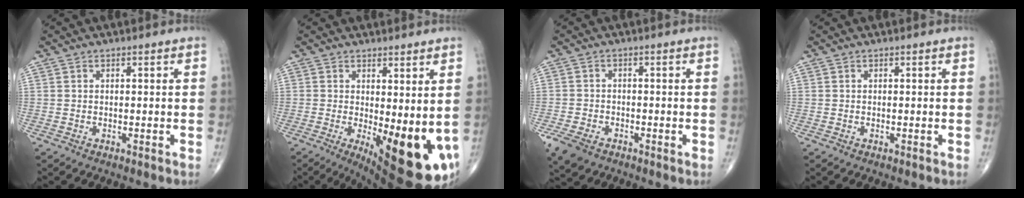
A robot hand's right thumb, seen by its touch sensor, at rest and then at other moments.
{"total": 14.5, "force": [-1.9, 5.1, 13.4], "torque": [-0.185, -0.033, -0.010]}
{"total": 6.2, "force": [-3.5, 4.1, 3.0], "torque": [-0.063, 0.006, -0.057]}
{"total": 0.0}